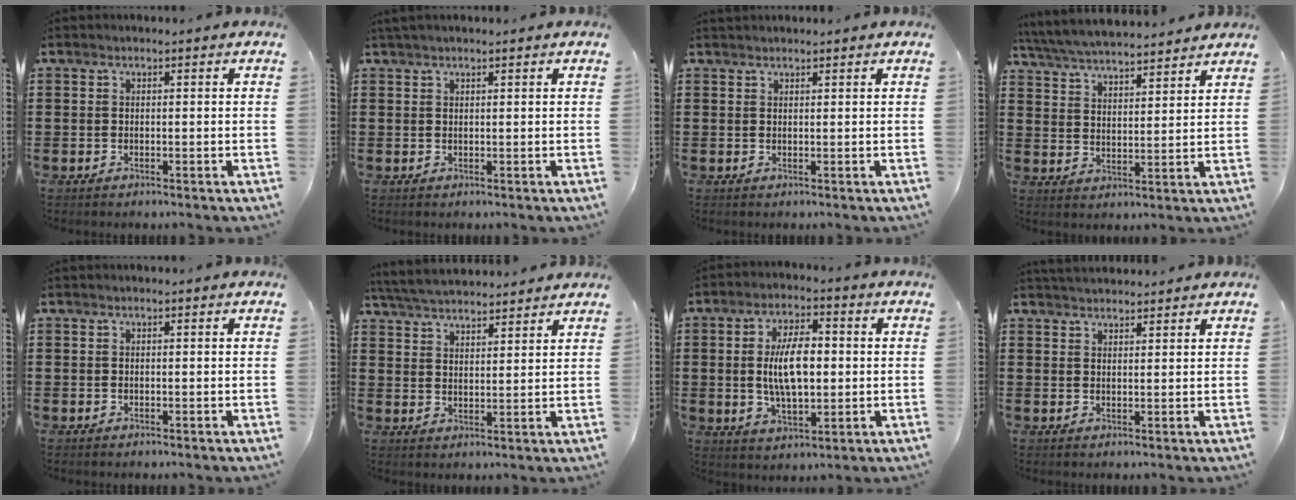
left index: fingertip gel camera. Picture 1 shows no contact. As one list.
[{"total": 1.0, "force": [0.8, 0.0, 0.6], "torque": [-0.014, 0.001, 0.015]}, {"total": 0.8, "force": [0.8, 0.1, 0.0], "torque": [-0.003, -0.001, 0.016]}, {"total": 5.7, "force": [5.5, 0.1, 1.2], "torque": [-0.047, -0.029, 0.097]}, {"total": 0.0}, {"total": 4.9, "force": [4.8, 0.4, 1.0], "torque": [-0.038, -0.019, 0.087]}, {"total": 9.4, "force": [0.4, 4.2, 8.4], "torque": [-0.162, 0.006, 0.001]}, {"total": 2.4, "force": [2.4, 0.2, 0.1], "torque": [-0.007, -0.002, 0.047]}]